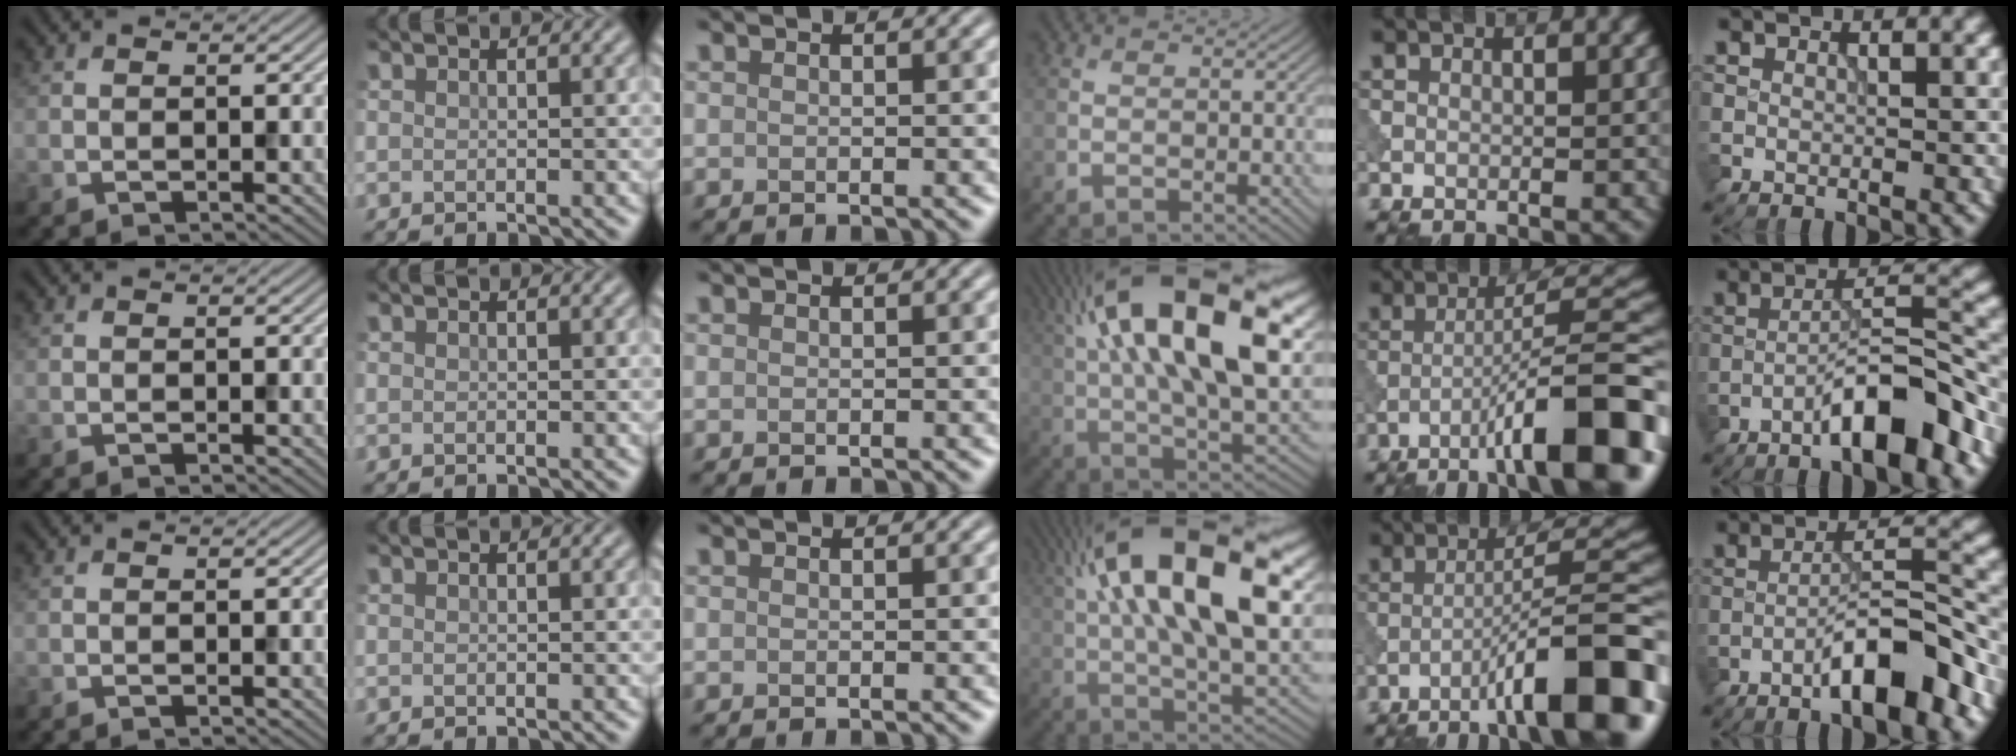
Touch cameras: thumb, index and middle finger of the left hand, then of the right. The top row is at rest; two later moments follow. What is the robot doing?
{"motion": "dispense", "object": "syringe"}